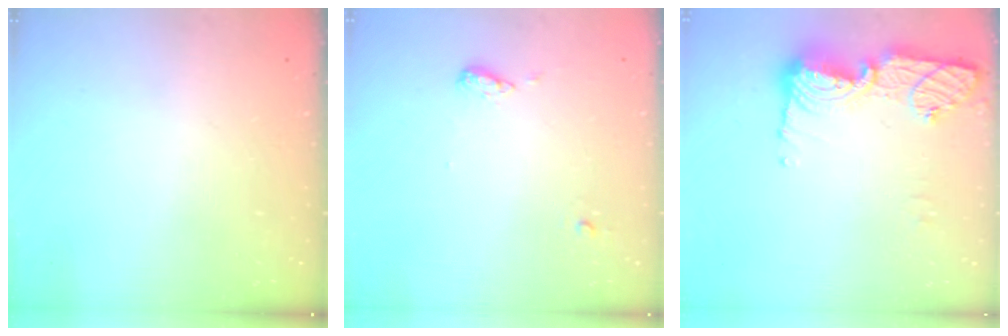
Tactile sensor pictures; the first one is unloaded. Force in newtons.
{"total": 7.0, "press": 6.3, "slide": 2.9}
{"total": 13.4, "press": 13.4, "slide": 1.3}